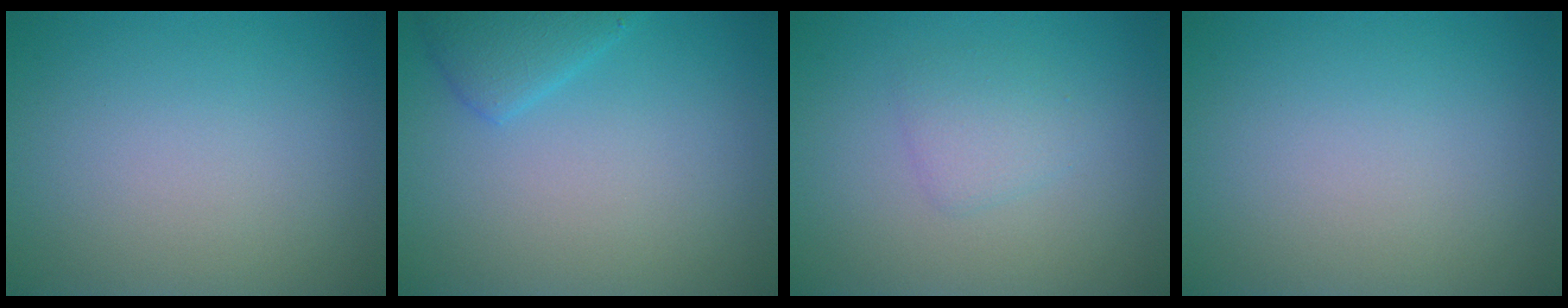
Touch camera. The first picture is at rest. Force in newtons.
{"total": 2.3, "press": 2.3, "slide": 0.1}
{"total": 1.6, "press": 1.6, "slide": 0.0}
{"total": 0.0}